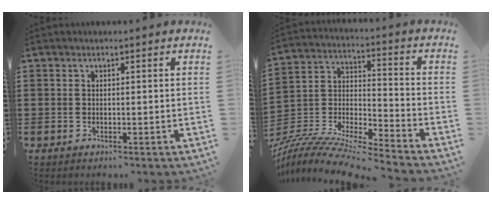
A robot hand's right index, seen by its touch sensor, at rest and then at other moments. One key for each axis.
{"total": 9.0, "fx": -8.5, "fy": 0.5, "fz": 2.8, "tx": -0.061, "ty": 0.001, "tz": -0.175}